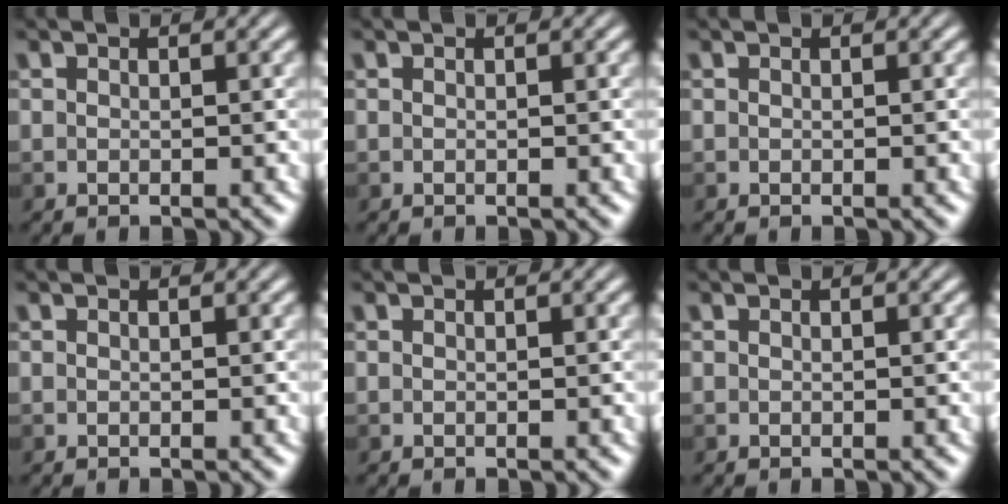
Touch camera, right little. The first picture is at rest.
{"total": 0.0}
{"total": 0.0}
{"total": 0.0}
{"total": 0.0}
{"total": 0.0}